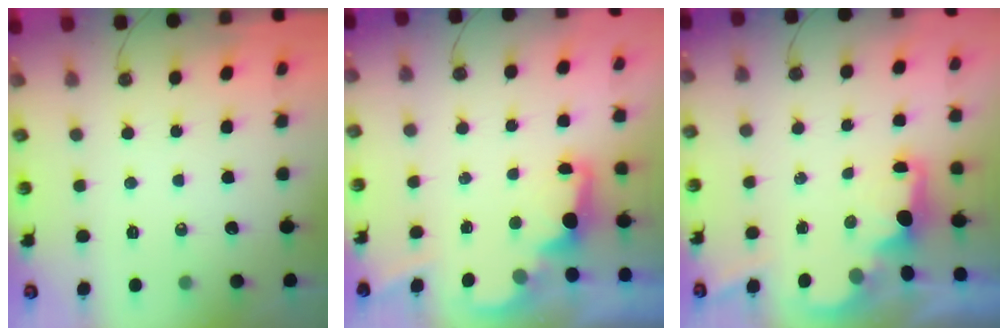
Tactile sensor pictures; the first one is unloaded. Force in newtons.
{"total": 2.9, "press": 2.9, "slide": 0.6}
{"total": 1.7, "press": 1.6, "slide": 0.7}